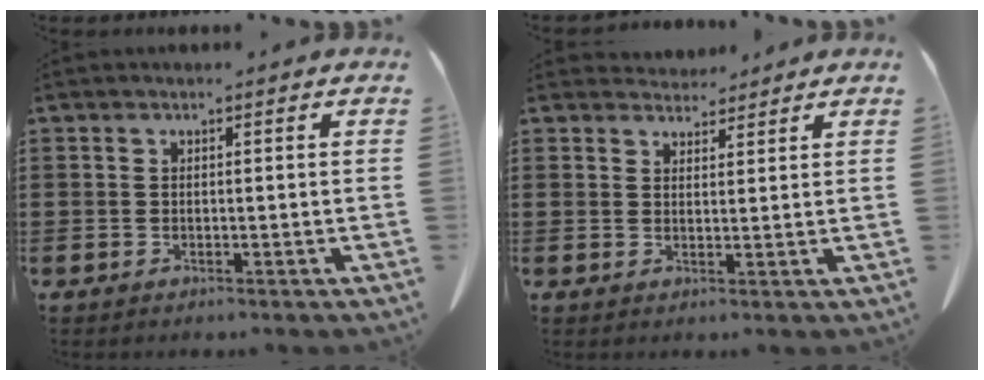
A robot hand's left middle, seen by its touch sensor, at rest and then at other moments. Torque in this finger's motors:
{"motor_torque": [-0.32, 0.32, -0.10, 0.00]}